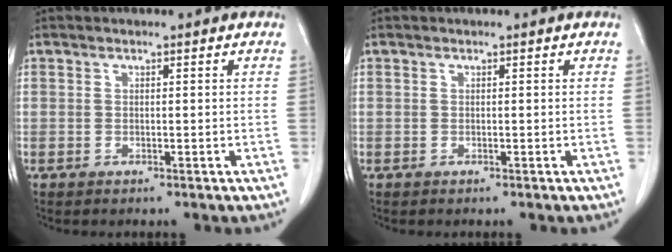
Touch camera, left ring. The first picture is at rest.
{"total": 0.0}